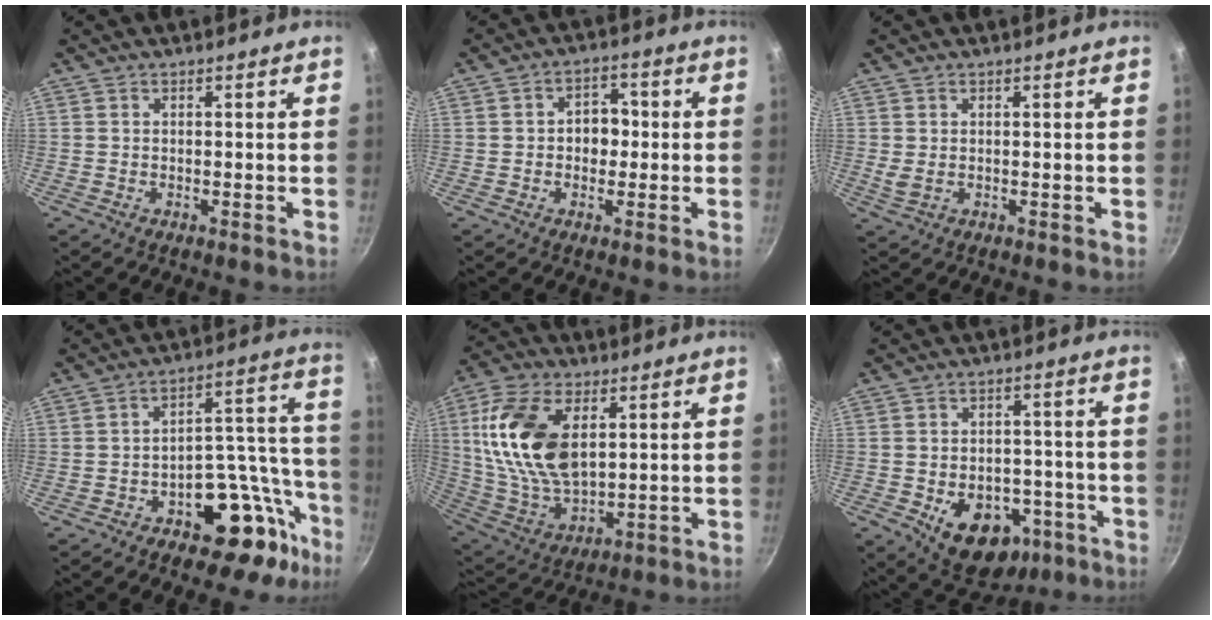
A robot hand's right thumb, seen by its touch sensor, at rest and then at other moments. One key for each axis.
{"total": 5.6, "fx": -0.1, "fy": 4.4, "fz": 3.4, "tx": -0.008, "ty": 0.012, "tz": -0.006}
{"total": 2.0, "fx": 0.2, "fy": 1.2, "fz": 1.6, "tx": -0.027, "ty": -0.002, "tz": 0.011}
{"total": 16.8, "fx": -9.1, "fy": 10.6, "fz": 9.5, "tx": -0.029, "ty": 0.096, "tz": -0.118}
{"total": 19.5, "fx": 4.9, "fy": 11.2, "fz": 15.2, "tx": -0.282, "ty": -0.014, "tz": 0.104}
{"total": 14.2, "fx": -5.5, "fy": 10.1, "fz": 8.4, "tx": -0.085, "ty": 0.029, "tz": -0.062}